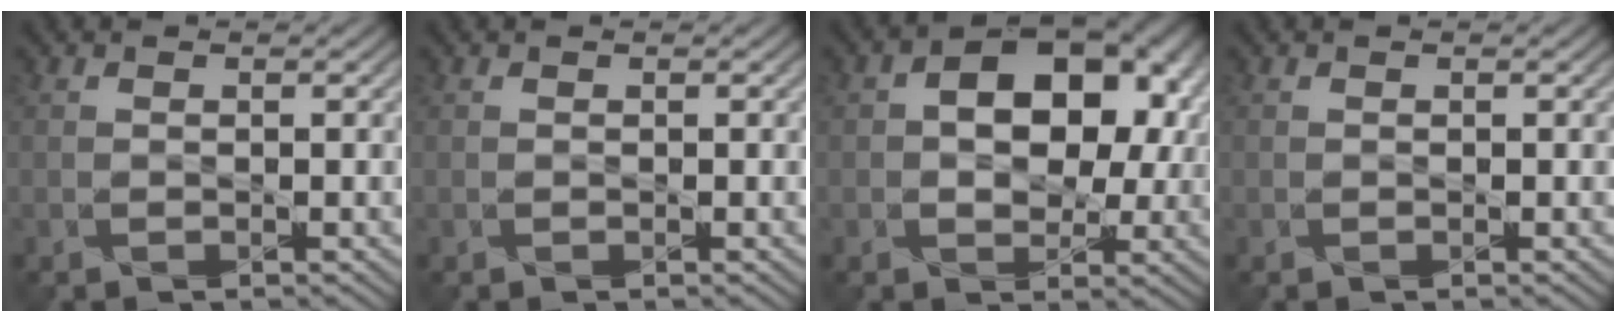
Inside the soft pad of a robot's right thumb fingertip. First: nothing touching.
{"total": 0.0}
{"total": 10.3, "force": [1.8, 6.8, 7.5], "torque": [-0.101, 0.008, 0.020]}
{"total": 0.0}